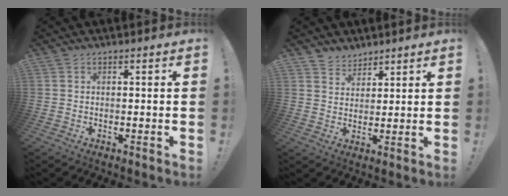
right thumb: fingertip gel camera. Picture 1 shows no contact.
{"total": 4.7, "force": [3.9, 2.6, -0.2], "torque": [0.008, -0.034, 0.074]}